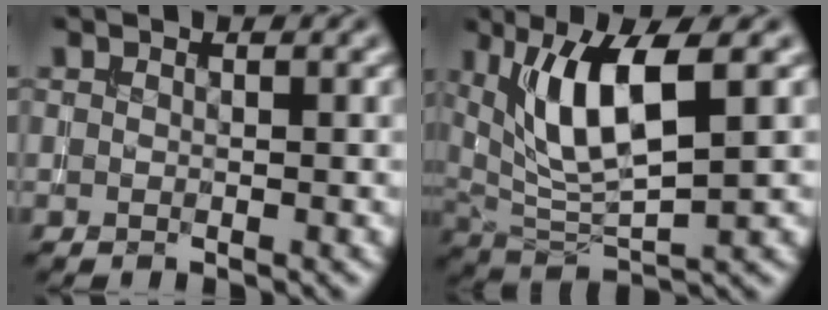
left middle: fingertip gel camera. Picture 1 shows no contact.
{"total": 7.9, "force": [2.8, 2.3, 7.0], "torque": [-0.134, -0.007, 0.055]}